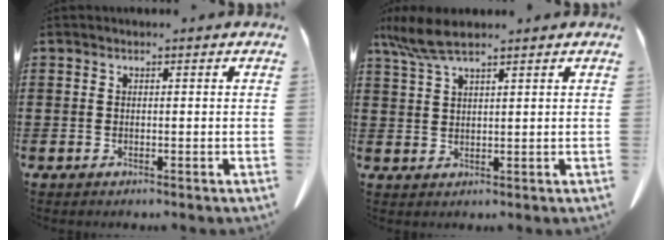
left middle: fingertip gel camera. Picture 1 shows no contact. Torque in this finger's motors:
{"motor_torque": [0.39, 0.19, 0.23, 0.08]}